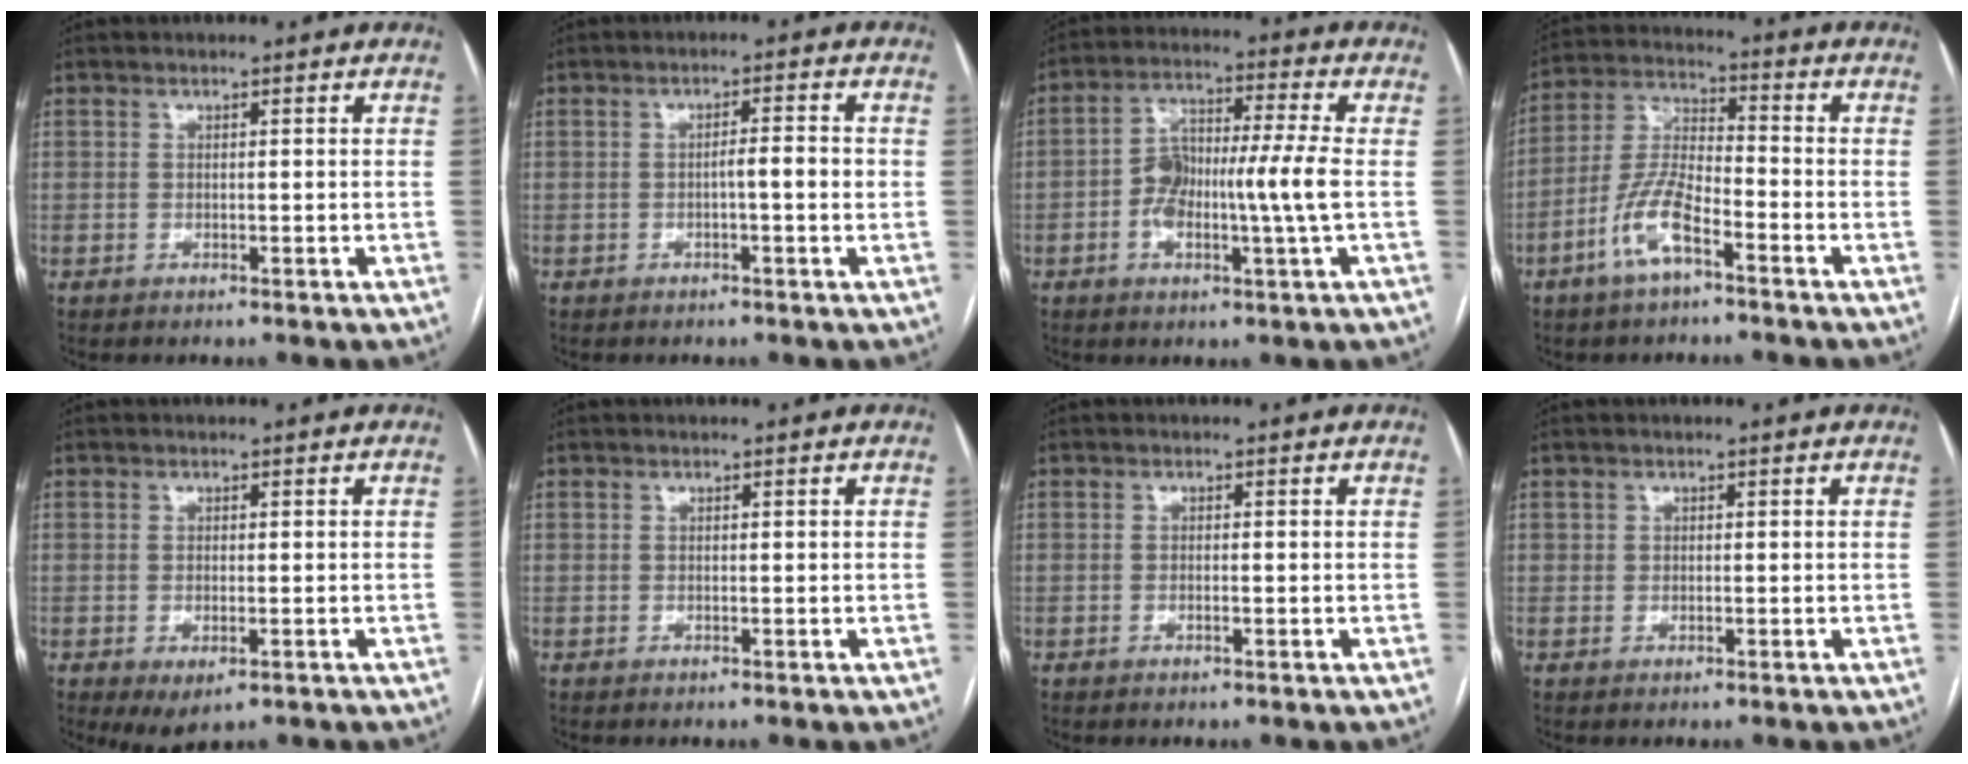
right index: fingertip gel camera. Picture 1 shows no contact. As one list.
[{"total": 3.1, "force": [-0.5, 0.3, 3.0], "torque": [-0.044, 0.006, -0.009]}, {"total": 10.4, "force": [-1.6, 1.2, 10.3], "torque": [-0.195, 0.015, -0.032]}, {"total": 9.2, "force": [-5.0, 2.7, 7.3], "torque": [-0.162, 0.006, -0.098]}, {"total": 3.5, "force": [-1.6, 1.5, 2.7], "torque": [-0.040, -0.008, -0.012]}, {"total": 0.0}, {"total": 0.6, "force": [-0.2, 0.2, 0.6], "torque": [-0.012, -0.002, -0.002]}, {"total": 0.6, "force": [0.2, 0.6, 0.1], "torque": [0.006, 0.001, 0.001]}]